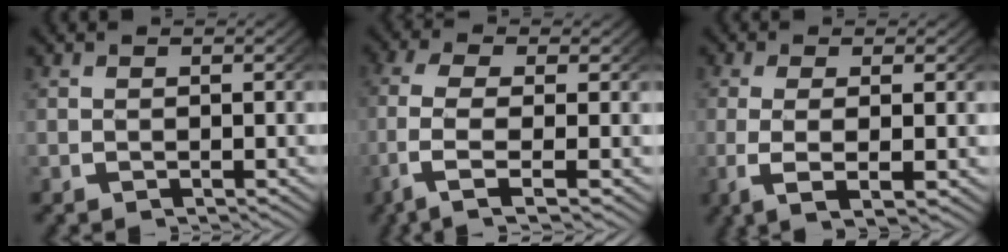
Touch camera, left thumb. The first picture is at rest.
{"total": 8.0, "force": [-1.4, 4.2, 6.7], "torque": [-0.169, -0.024, -0.015]}
{"total": 4.9, "force": [-0.8, 1.5, 4.6], "torque": [-0.099, -0.014, -0.004]}